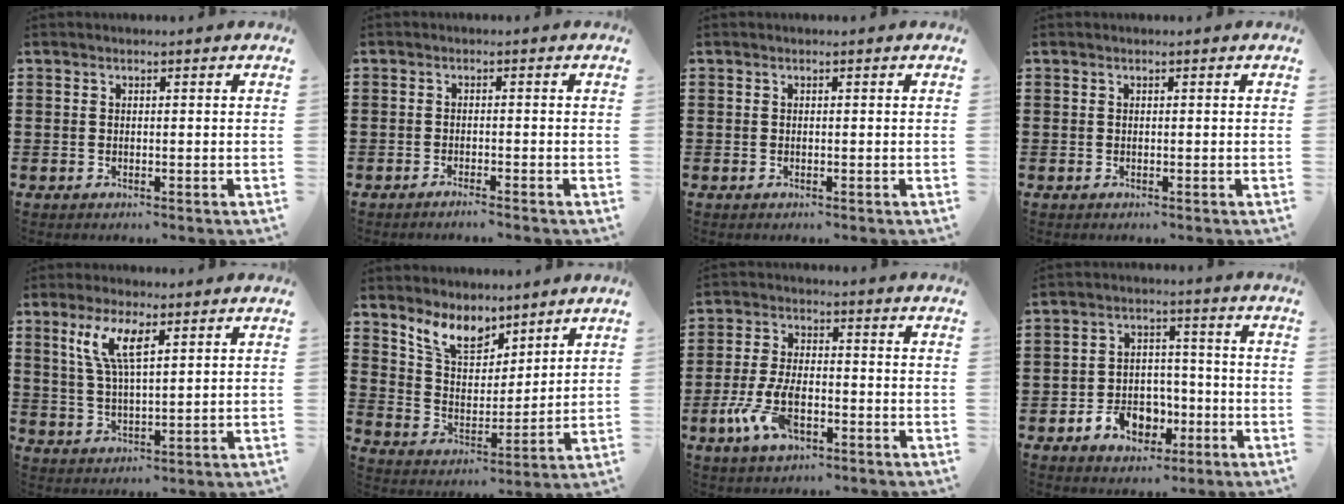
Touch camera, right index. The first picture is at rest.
{"total": 1.2, "force": [-1.1, -0.2, 0.4], "torque": [-0.007, -0.002, -0.021]}
{"total": 0.0}
{"total": 0.0}
{"total": 6.9, "force": [3.3, 1.9, 5.8], "torque": [-0.123, 0.007, 0.057]}
{"total": 8.3, "force": [6.6, 3.6, 3.5], "torque": [-0.087, -0.023, 0.124]}
{"total": 8.3, "force": [-3.3, 4.0, 6.5], "torque": [-0.154, -0.006, -0.065]}
{"total": 6.7, "force": [-3.1, 4.9, 3.2], "torque": [-0.054, 0.016, -0.055]}